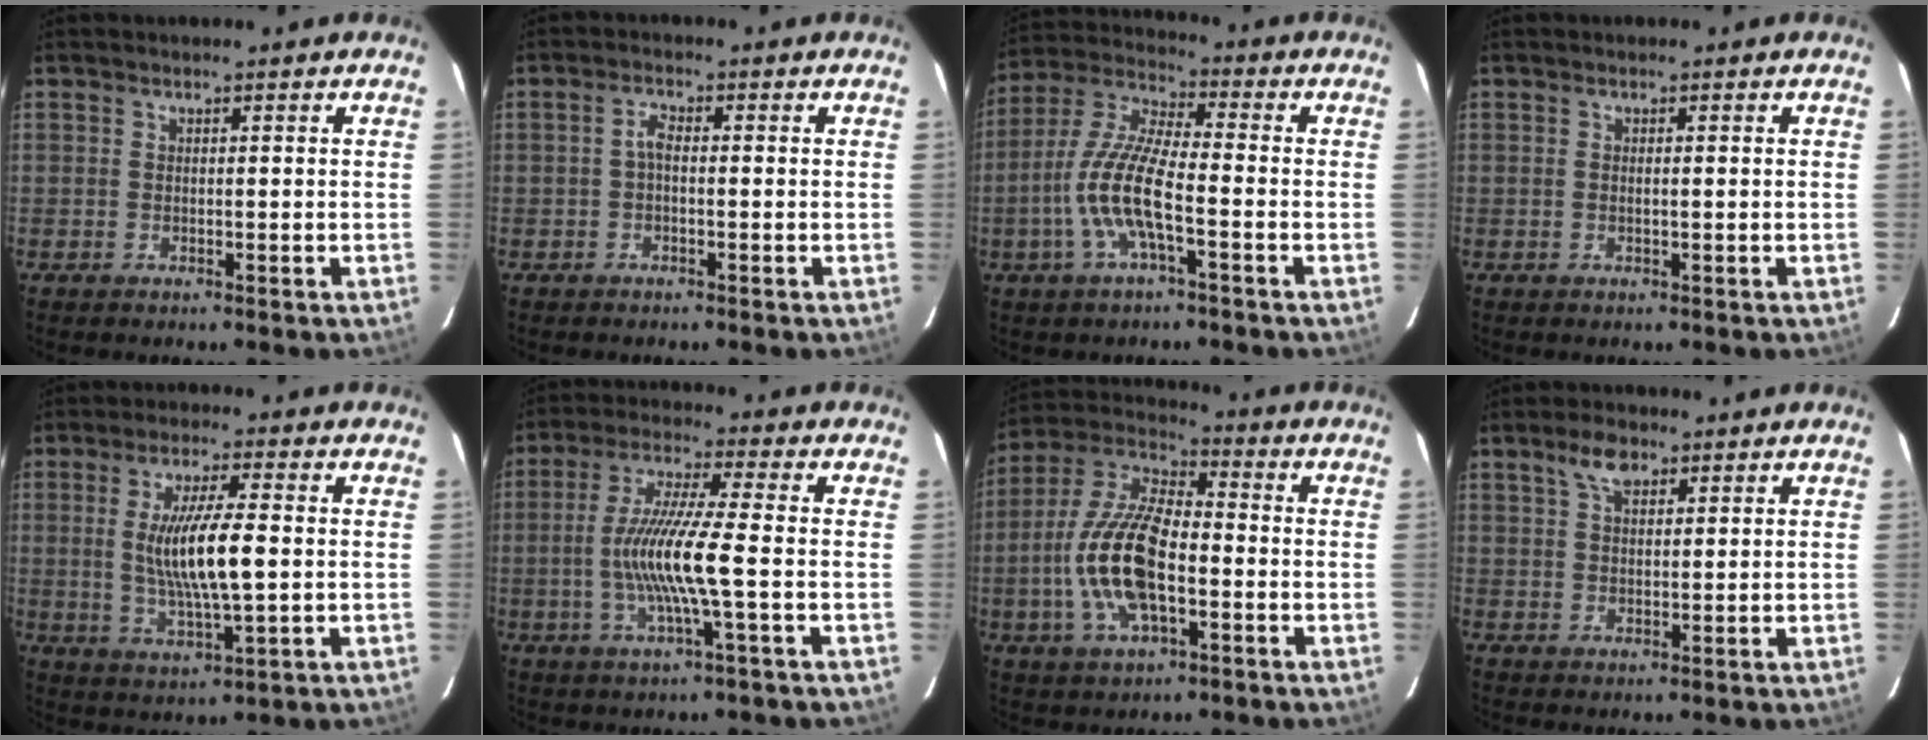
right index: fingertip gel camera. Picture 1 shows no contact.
{"total": 1.8, "force": [-0.4, 0.8, 1.5], "torque": [-0.033, 0.008, -0.010]}
{"total": 11.4, "force": [-3.7, 2.3, 10.6], "torque": [-0.226, 0.003, -0.073]}
{"total": 0.7, "force": [0.0, -0.3, 0.6], "torque": [-0.012, 0.000, 0.000]}
{"total": 11.1, "force": [0.3, 1.8, 10.9], "torque": [-0.205, -0.010, 0.011]}
{"total": 11.7, "force": [-2.1, -0.2, 11.5], "torque": [-0.225, -0.004, -0.040]}
{"total": 16.0, "force": [-3.5, 6.7, 14.0], "torque": [-0.292, 0.004, -0.071]}
{"total": 4.3, "force": [2.6, 2.1, 2.7], "torque": [-0.048, 0.011, 0.048]}